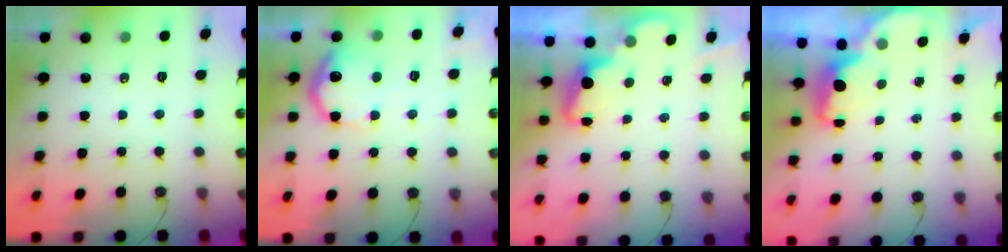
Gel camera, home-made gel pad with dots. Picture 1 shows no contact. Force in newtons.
{"total": 12.8, "press": 12.7, "slide": 0.6}
{"total": 2.4, "press": 2.3, "slide": 0.5}
{"total": 2.4, "press": 2.3, "slide": 0.6}